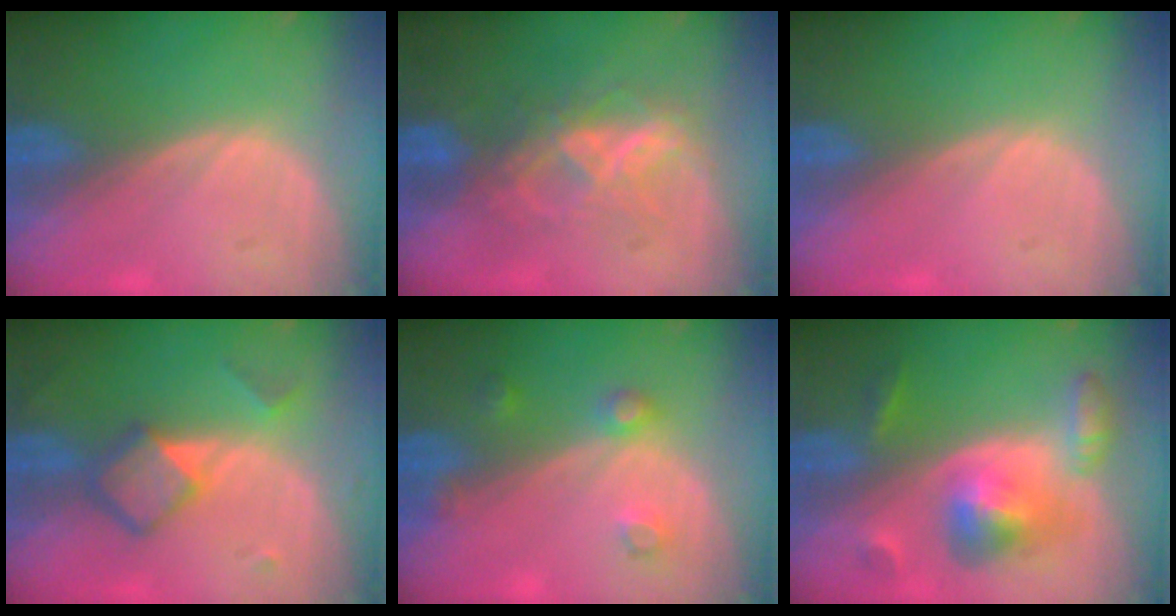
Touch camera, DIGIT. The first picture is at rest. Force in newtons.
{"total": 5.9, "press": 5.8, "slide": 1.1}
{"total": 0.0}
{"total": 5.3, "press": 5.3, "slide": 0.1}
{"total": 3.5, "press": 3.3, "slide": 1.2}
{"total": 7.3, "press": 7.3, "slide": 0.5}